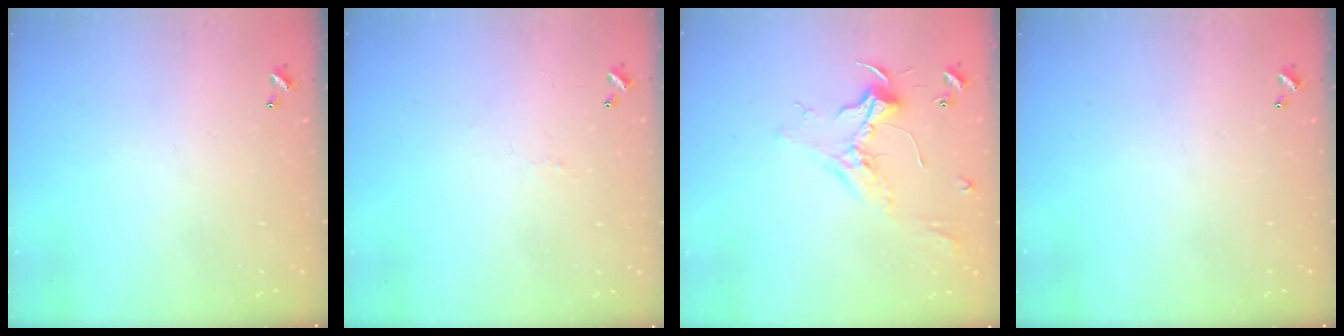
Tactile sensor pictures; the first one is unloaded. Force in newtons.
{"total": 1.6, "press": 1.5, "slide": 0.5}
{"total": 2.4, "press": 2.3, "slide": 0.8}
{"total": 0.0}